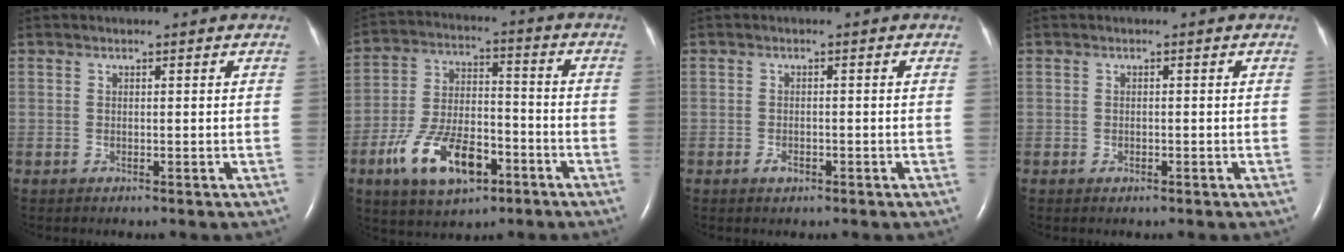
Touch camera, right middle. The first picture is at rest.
{"total": 13.2, "force": [-6.5, 6.0, 9.7], "torque": [-0.196, 0.008, -0.110]}
{"total": 1.4, "force": [-0.8, 0.7, 0.8], "torque": [-0.018, 0.001, -0.012]}
{"total": 0.6, "force": [-0.3, 0.3, 0.3], "torque": [-0.004, 0.001, -0.004]}